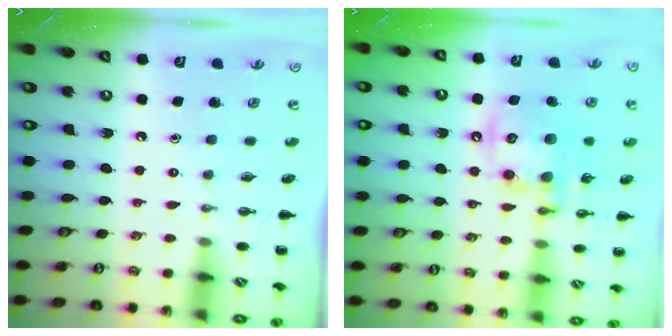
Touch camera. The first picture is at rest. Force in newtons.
{"total": 14.2, "press": 13.9, "slide": 3.0}